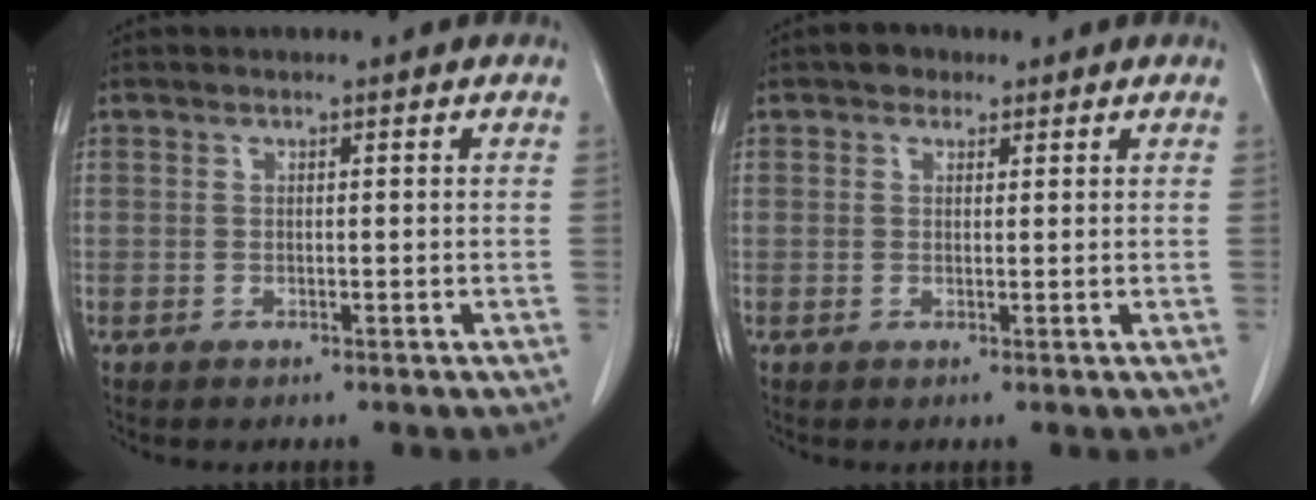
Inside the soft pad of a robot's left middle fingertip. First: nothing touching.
{"total": 1.9, "force": [1.2, 1.4, 0.7], "torque": [-0.009, 0.007, 0.015]}